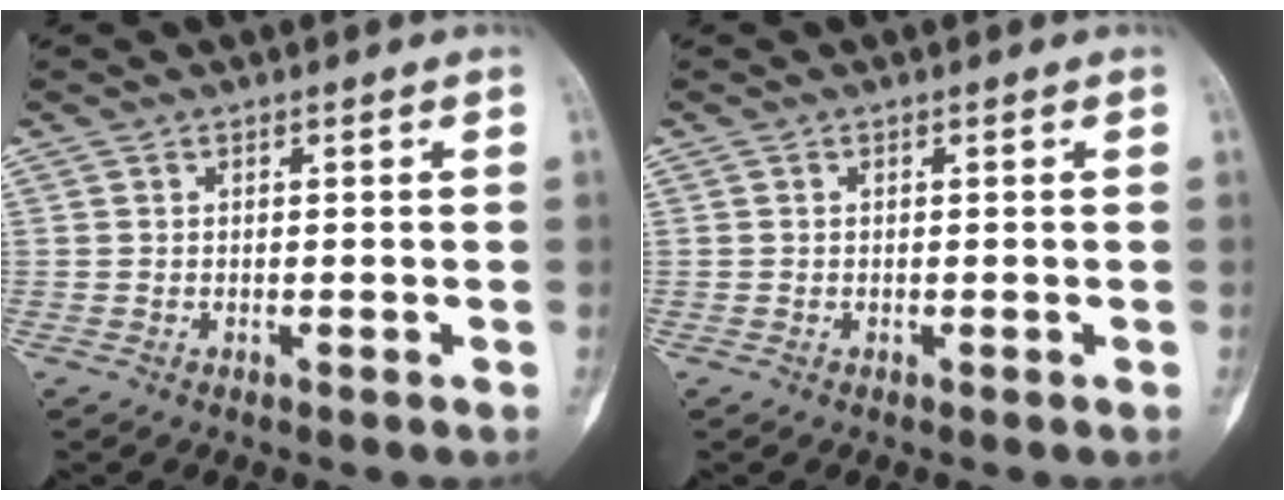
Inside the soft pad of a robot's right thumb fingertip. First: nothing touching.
{"total": 0.0}